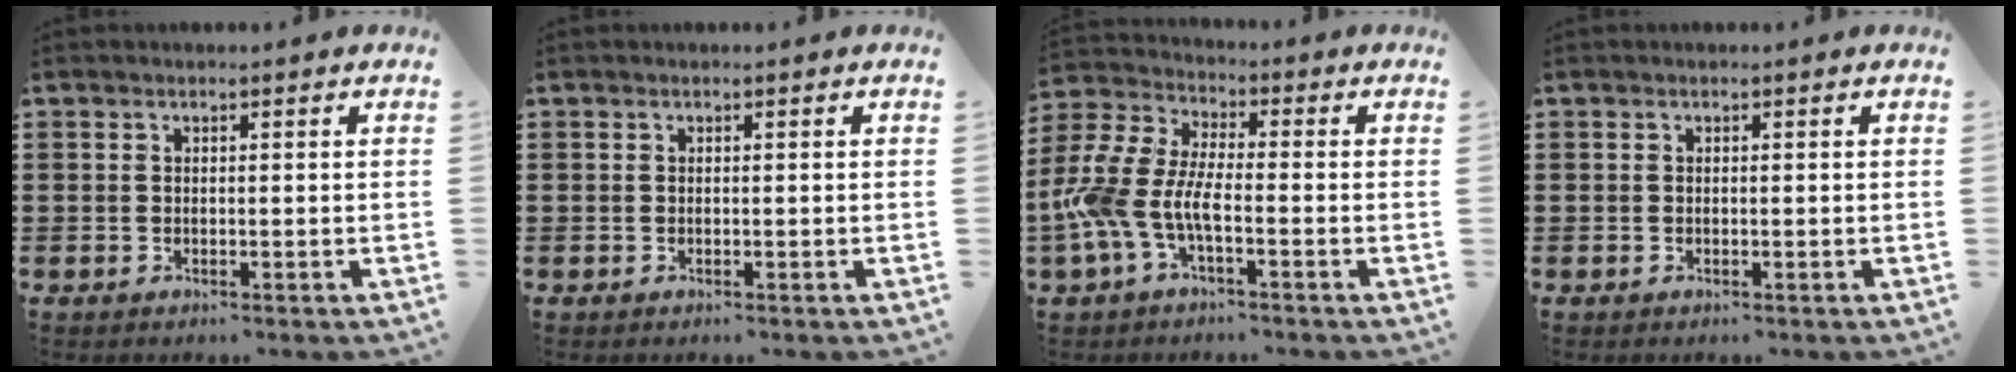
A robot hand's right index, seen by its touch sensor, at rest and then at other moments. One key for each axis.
{"total": 0.0}
{"total": 8.4, "fx": -3.1, "fy": 3.6, "fz": 7.0, "tx": -0.189, "ty": -0.018, "tz": -0.065}
{"total": 0.0}